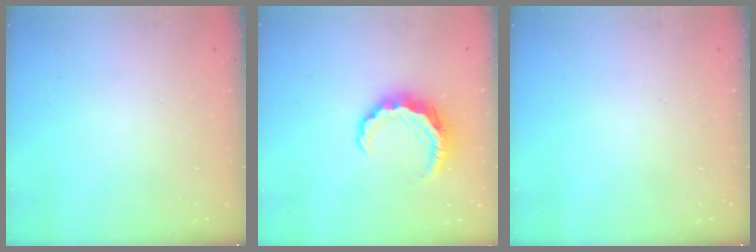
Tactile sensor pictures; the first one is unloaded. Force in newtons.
{"total": 8.0, "press": 7.9, "slide": 1.1}
{"total": 0.0}